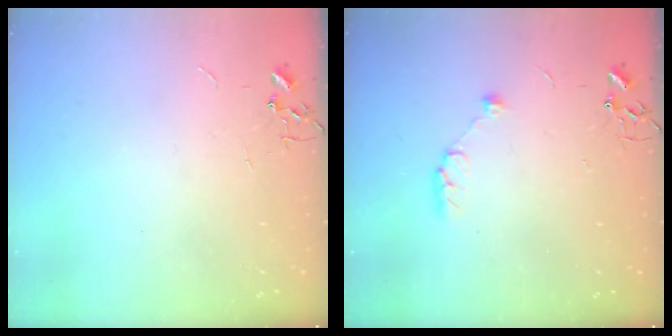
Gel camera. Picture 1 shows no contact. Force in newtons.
{"total": 6.6, "press": 6.6, "slide": 0.9}